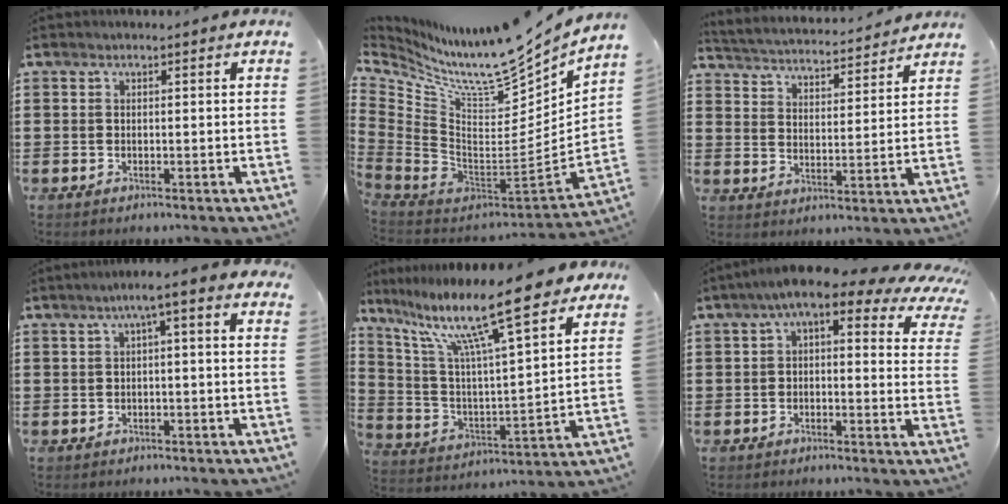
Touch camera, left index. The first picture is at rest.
{"total": 10.3, "force": [8.6, 1.5, 5.6], "torque": [-0.124, -0.091, 0.136]}
{"total": 3.3, "force": [3.3, -0.1, 0.1], "torque": [-0.024, -0.032, 0.048]}
{"total": 3.0, "force": [0.0, 0.3, 3.0], "torque": [-0.058, 0.006, -0.004]}
{"total": 14.7, "force": [11.1, 1.3, 9.6], "torque": [-0.204, -0.065, 0.180]}
{"total": 6.3, "force": [3.7, 1.5, 4.9], "torque": [-0.099, -0.016, 0.055]}